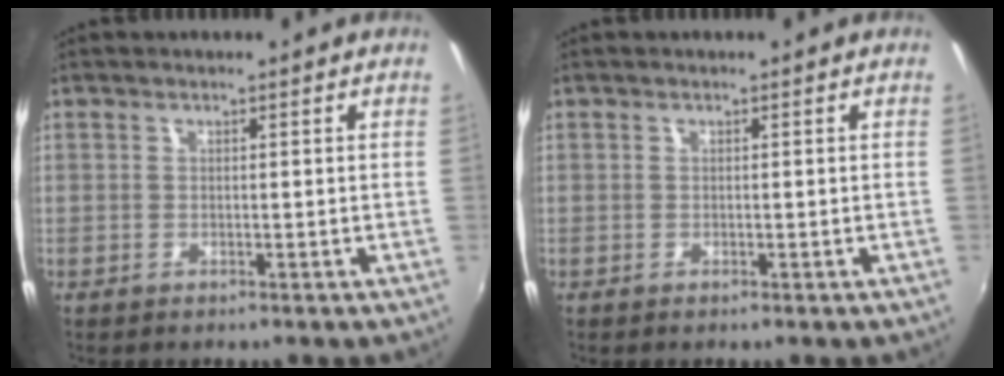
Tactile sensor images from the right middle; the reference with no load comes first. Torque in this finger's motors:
{"motor_torque": [0.01, -0.04, 0.01, 0.00]}